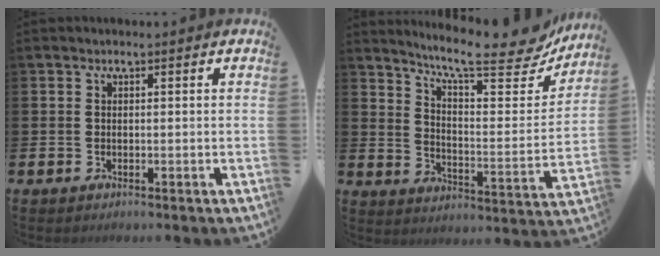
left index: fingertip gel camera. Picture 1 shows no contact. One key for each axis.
{"total": 10.9, "fx": 9.4, "fy": 2.0, "fz": 5.1, "tx": -0.096, "ty": -0.069, "tz": 0.156}